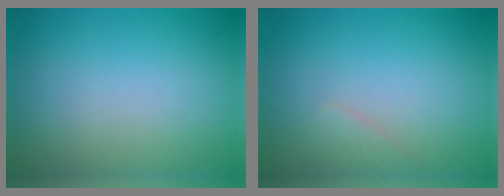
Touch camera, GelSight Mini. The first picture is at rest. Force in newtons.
{"total": 0.9, "press": 0.9, "slide": 0.1}